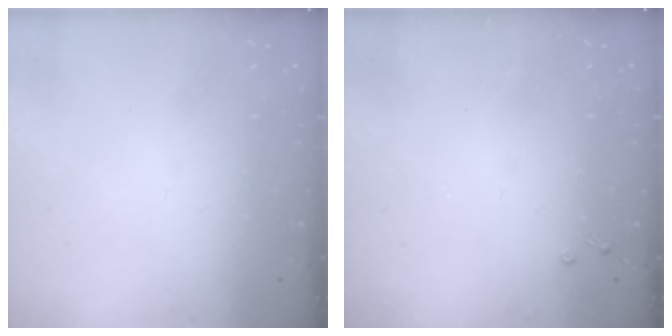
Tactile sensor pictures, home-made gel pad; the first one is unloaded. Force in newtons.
{"total": 2.7, "press": 2.7, "slide": 0.4}